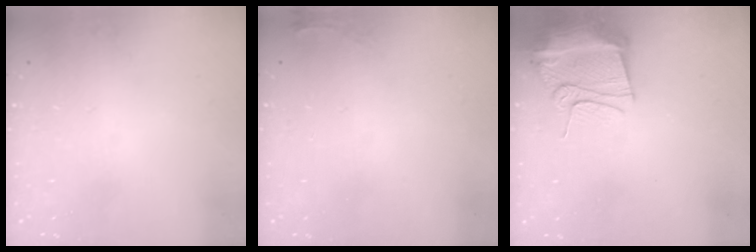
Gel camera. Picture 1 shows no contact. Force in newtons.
{"total": 4.0, "press": 3.9, "slide": 0.6}
{"total": 12.1, "press": 12.0, "slide": 1.4}